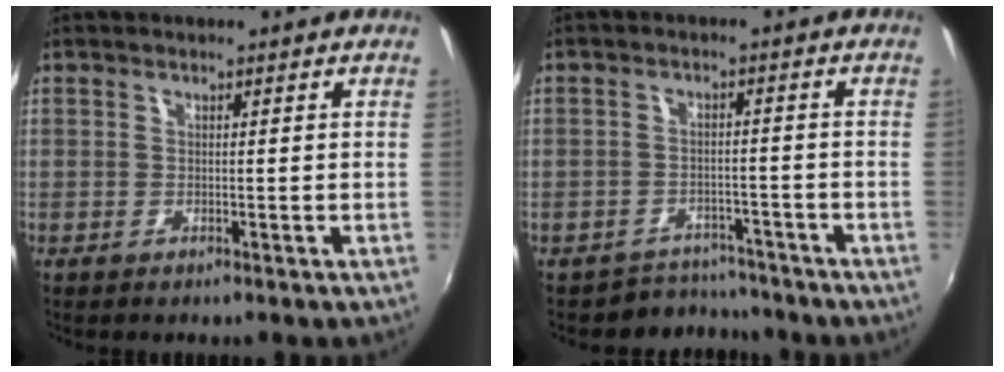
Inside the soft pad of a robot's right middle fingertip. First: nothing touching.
{"total": 5.4, "force": [-4.5, 2.8, -1.0], "torque": [0.009, 0.022, -0.068]}